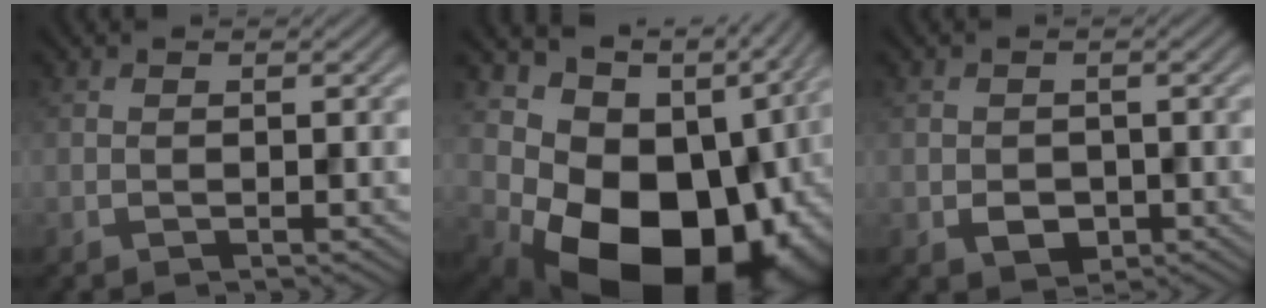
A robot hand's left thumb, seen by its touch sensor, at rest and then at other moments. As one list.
[{"total": 19.7, "force": [-3.0, 14.4, 13.1], "torque": [-0.212, -0.069, -0.004]}, {"total": 2.0, "force": [-0.6, 1.7, 0.8], "torque": [-0.027, -0.009, -0.011]}]